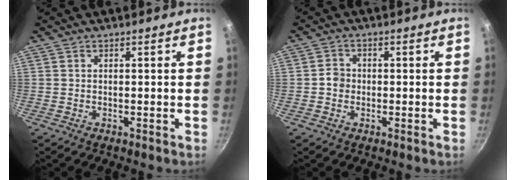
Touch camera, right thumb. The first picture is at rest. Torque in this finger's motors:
{"motor_torque": [0.15, 0.42, 0.69, -0.58, -0.02]}